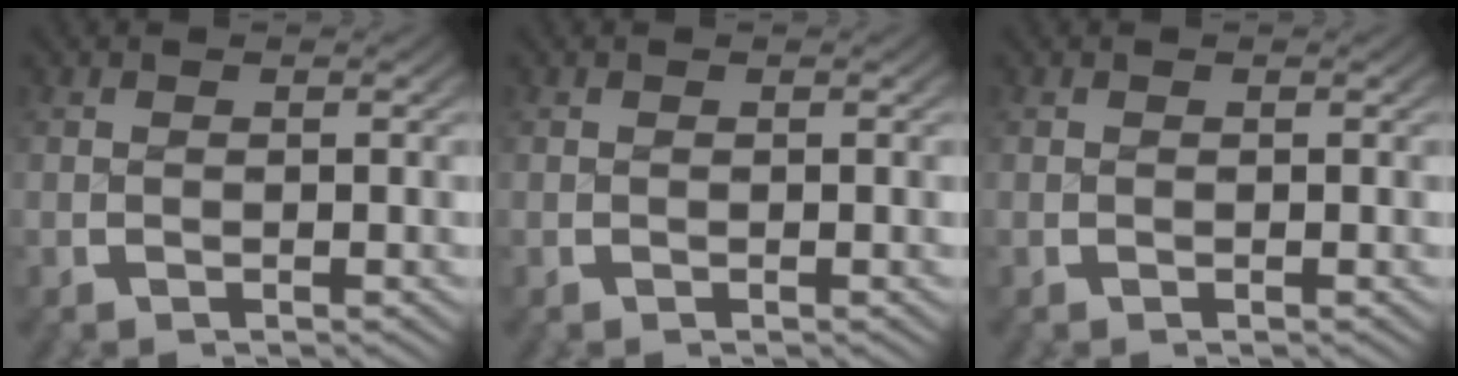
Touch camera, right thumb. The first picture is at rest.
{"total": 0.0}
{"total": 0.0}